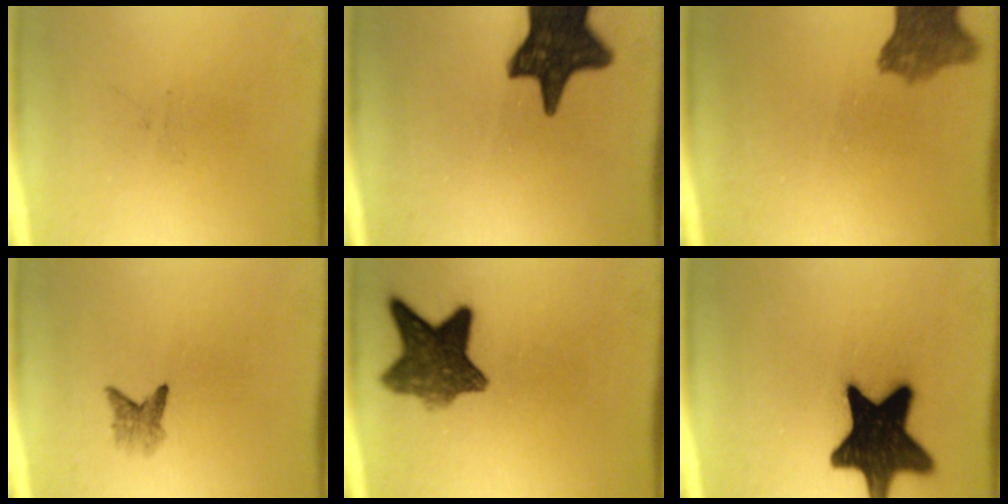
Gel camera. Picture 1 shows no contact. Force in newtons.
{"total": 16.3}
{"total": 7.1}
{"total": 2.0}
{"total": 9.2}
{"total": 18.9}